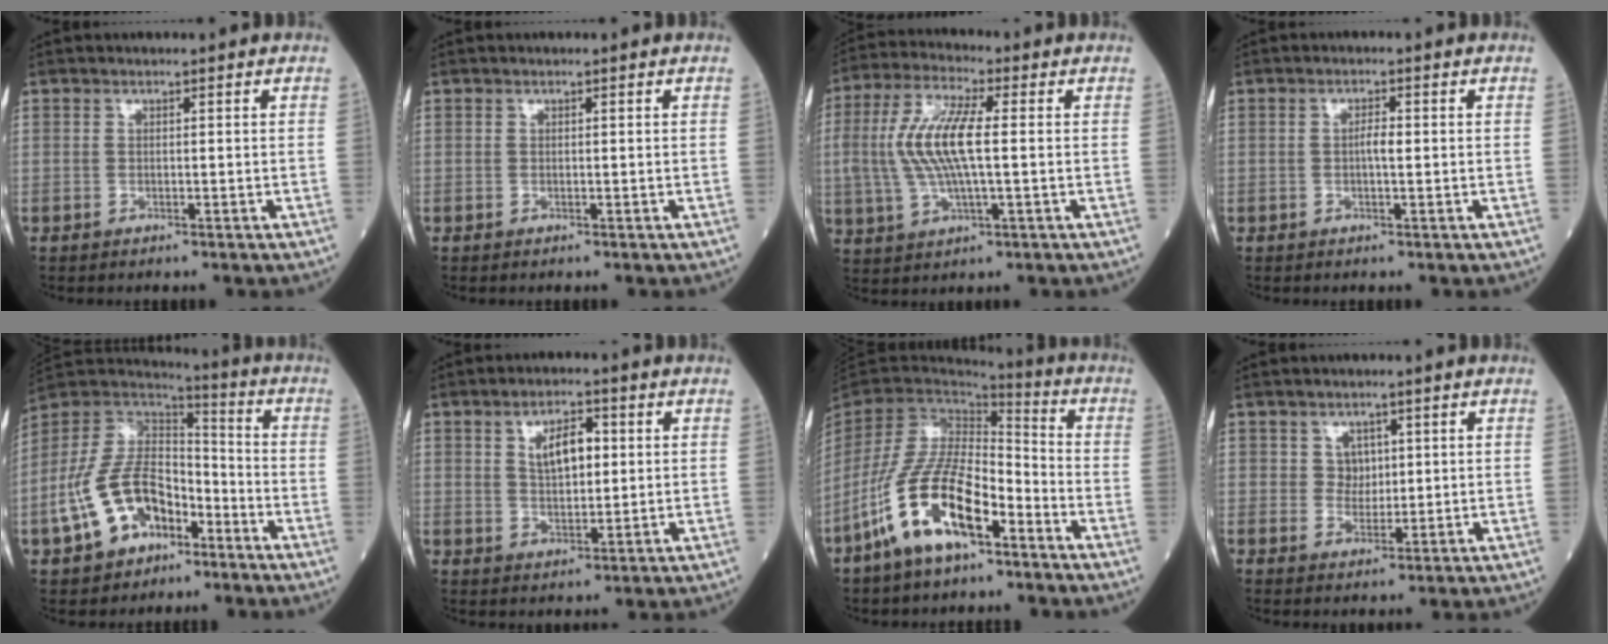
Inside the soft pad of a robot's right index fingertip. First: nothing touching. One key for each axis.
{"total": 0.0}
{"total": 11.4, "fx": 0.6, "fy": 2.7, "fz": 11.0, "tx": -0.244, "ty": 0.010, "tz": 0.010}
{"total": 1.7, "fx": -0.1, "fy": 0.3, "fz": 1.7, "tx": -0.033, "ty": 0.003, "tz": -0.003}
{"total": 15.1, "fx": -6.6, "fy": 8.9, "fz": 10.2, "tx": -0.224, "ty": 0.022, "tz": -0.119}
{"total": 5.9, "fx": 1.7, "fy": 2.6, "fz": 5.0, "tx": -0.087, "ty": 0.006, "tz": 0.033}
{"total": 15.1, "fx": -7.7, "fy": 5.6, "fz": 11.8, "tx": -0.248, "ty": 0.001, "tz": -0.145}
{"total": 2.6, "fx": 1.0, "fy": 2.2, "fz": 0.9, "tx": -0.009, "ty": -0.001, "tz": 0.015}